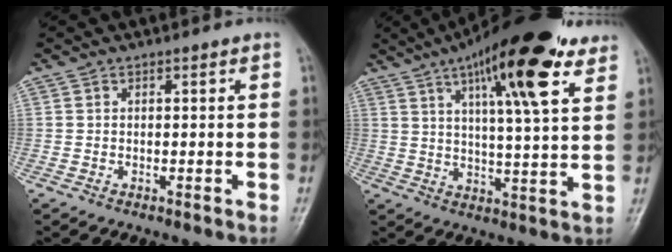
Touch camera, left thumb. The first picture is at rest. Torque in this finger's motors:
{"motor_torque": [0.19, 0.81, 1.51, -1.28, 0.19]}